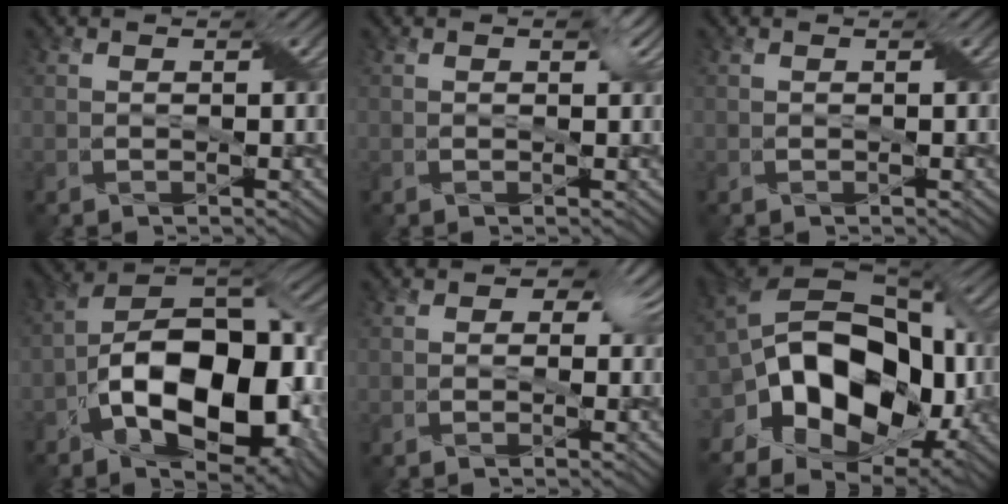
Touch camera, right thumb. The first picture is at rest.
{"total": 1.3, "force": [0.5, 0.8, 0.9], "torque": [-0.015, 0.000, 0.008]}
{"total": 0.0}
{"total": 17.0, "force": [-4.6, 8.9, 13.7], "torque": [-0.224, -0.010, -0.094]}
{"total": 4.5, "force": [1.0, 3.5, 2.6], "torque": [-0.026, 0.010, 0.000]}
{"total": 18.0, "force": [-3.2, 12.1, 13.0], "torque": [-0.238, -0.012, -0.048]}